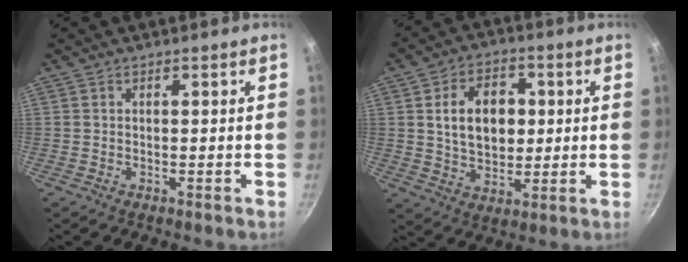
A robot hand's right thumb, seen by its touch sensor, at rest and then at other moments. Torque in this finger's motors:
{"motor_torque": [-0.68, 1.11, 0.54, 0.33, 0.29]}